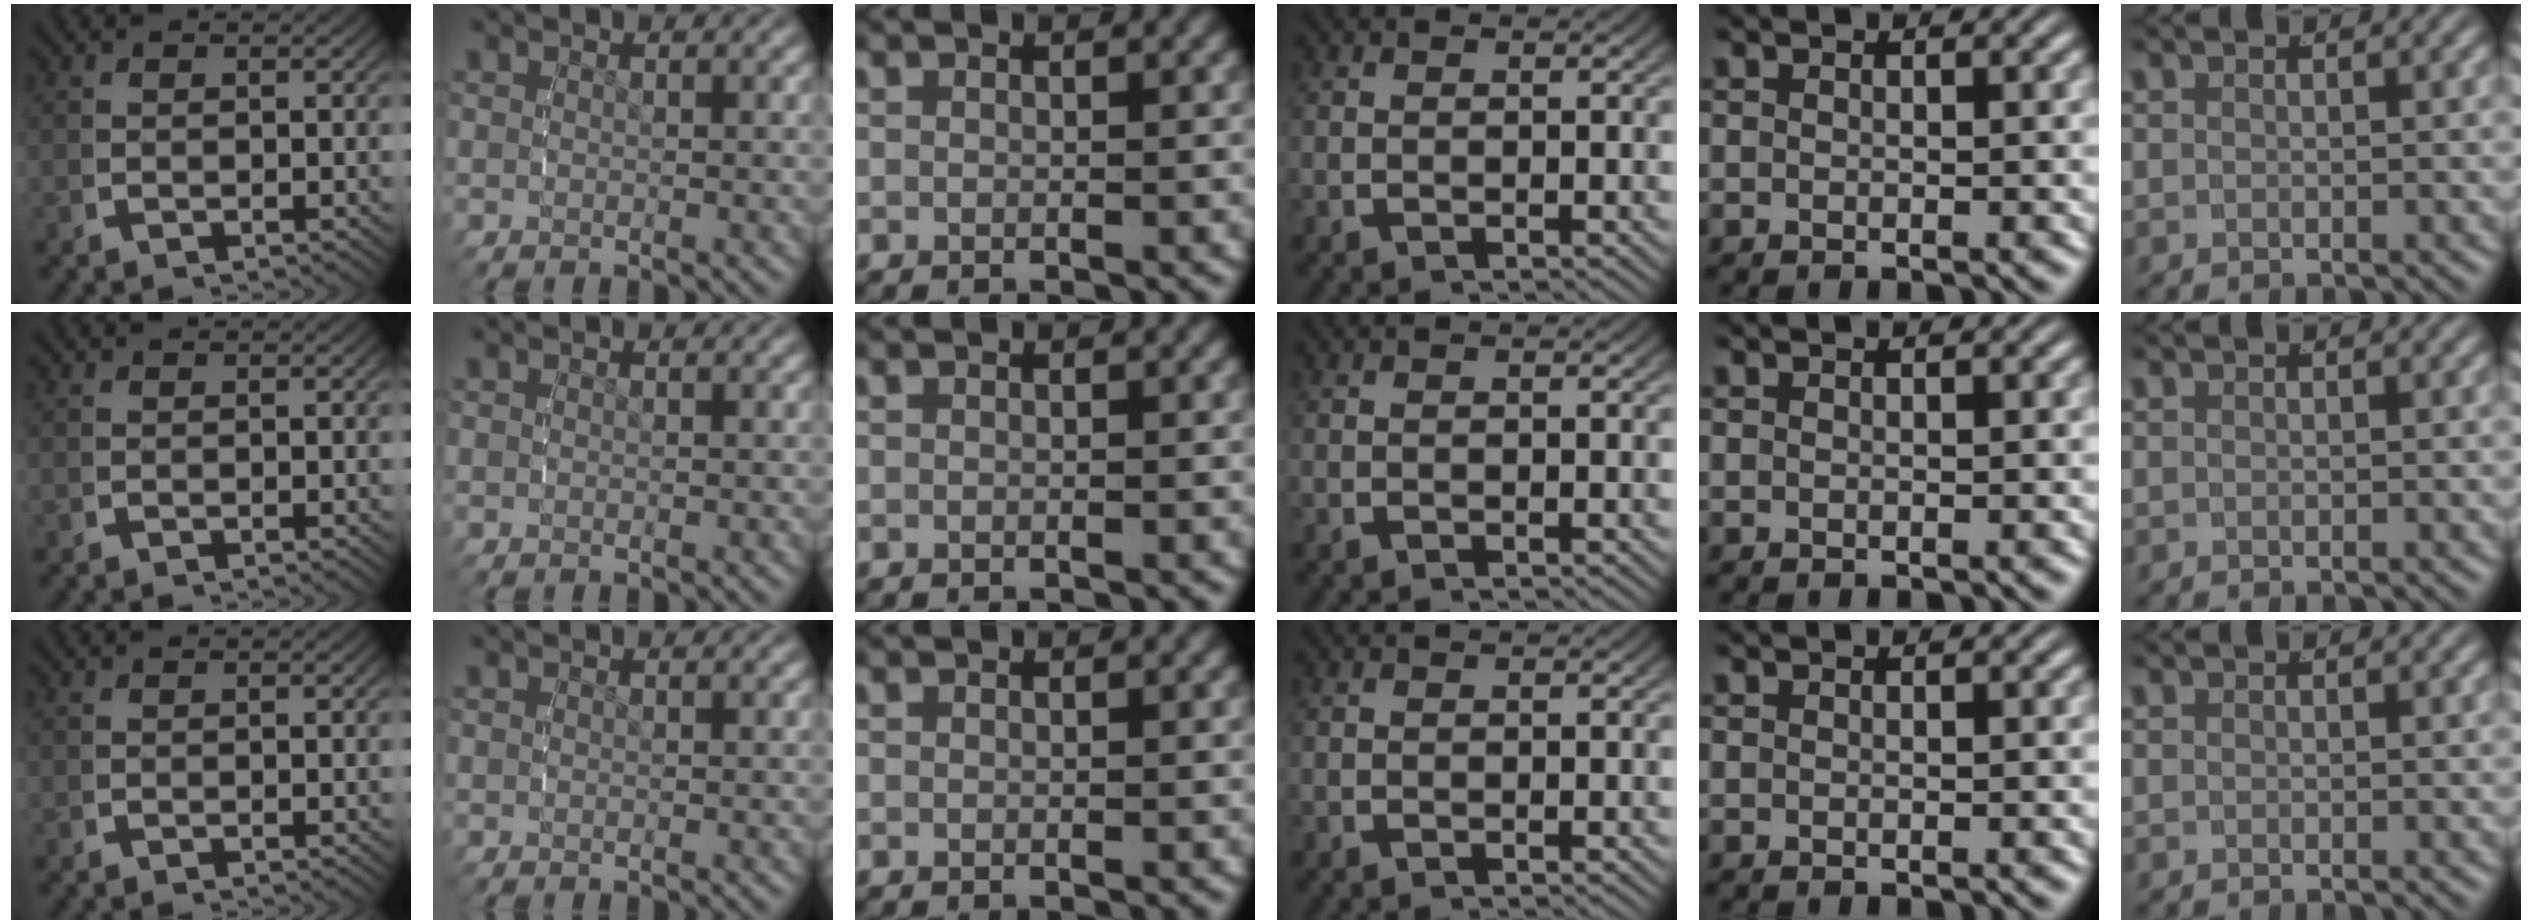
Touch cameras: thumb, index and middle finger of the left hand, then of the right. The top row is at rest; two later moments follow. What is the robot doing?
{"motion": "reach", "object": "jar lid"}